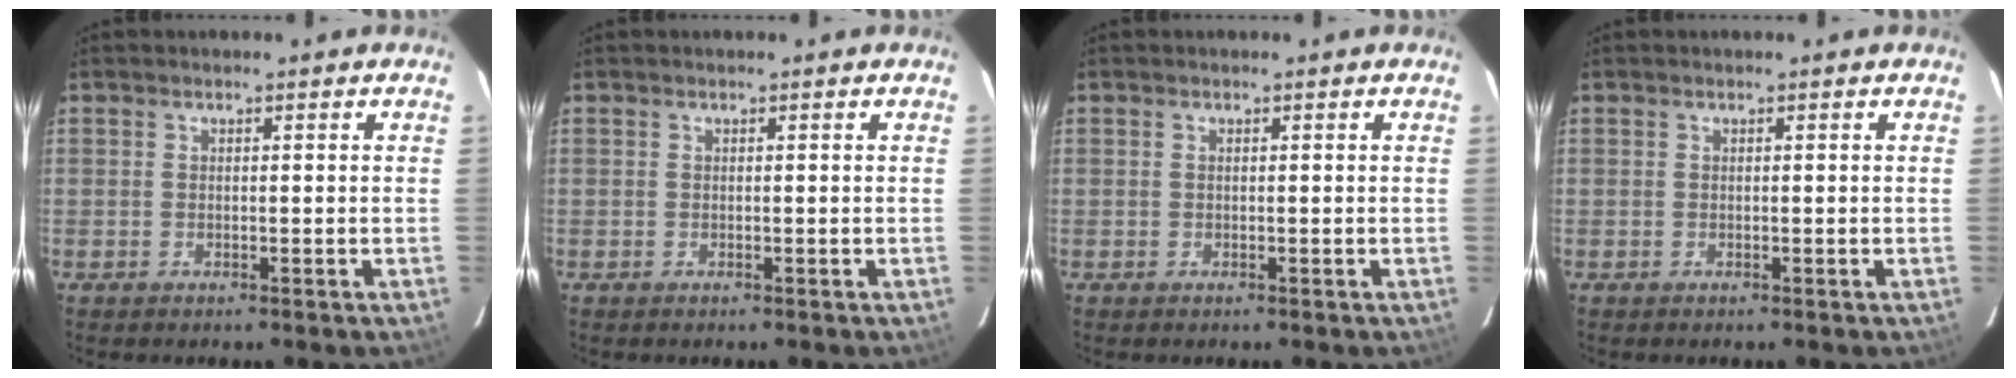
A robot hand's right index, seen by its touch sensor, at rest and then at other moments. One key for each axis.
{"total": 0.0}
{"total": 0.0}
{"total": 0.0}